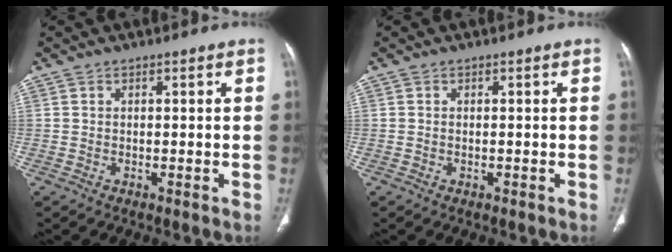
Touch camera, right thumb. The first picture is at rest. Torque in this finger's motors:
{"motor_torque": [-0.58, 0.28, -0.38, 0.24, -0.02]}